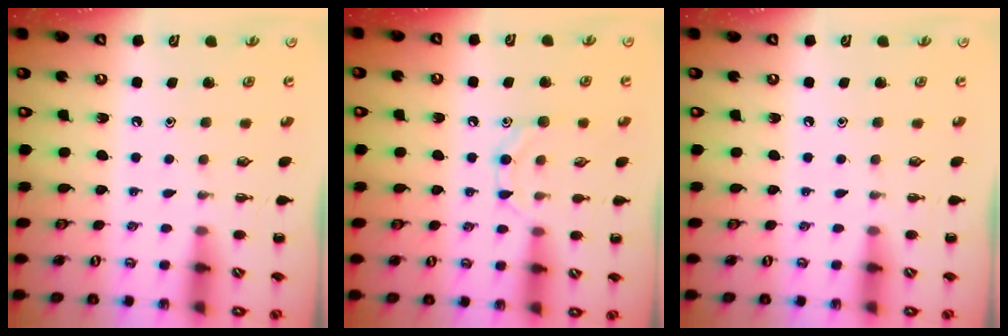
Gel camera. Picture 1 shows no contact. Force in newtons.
{"total": 7.5, "press": 7.4, "slide": 1.3}
{"total": 0.0}